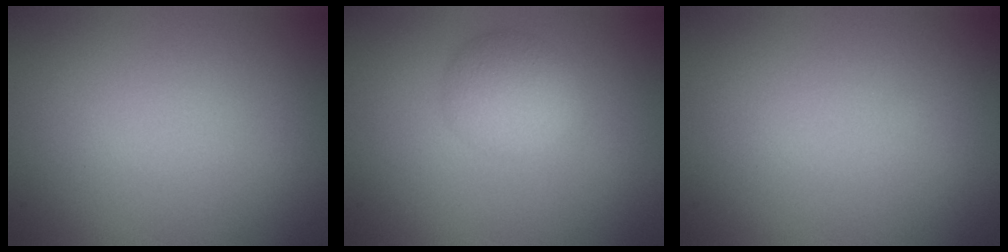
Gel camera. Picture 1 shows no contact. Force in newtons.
{"total": 3.1, "press": 3.1, "slide": 0.1}
{"total": 0.0}